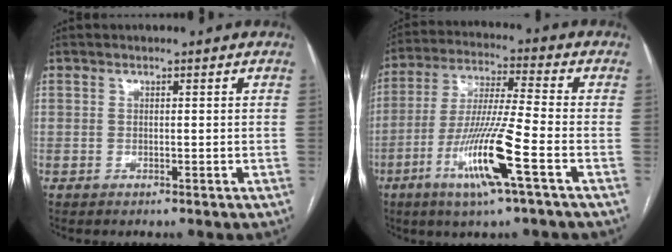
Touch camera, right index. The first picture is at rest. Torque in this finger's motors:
{"motor_torque": [2.01, -0.13, 1.05, 0.21]}